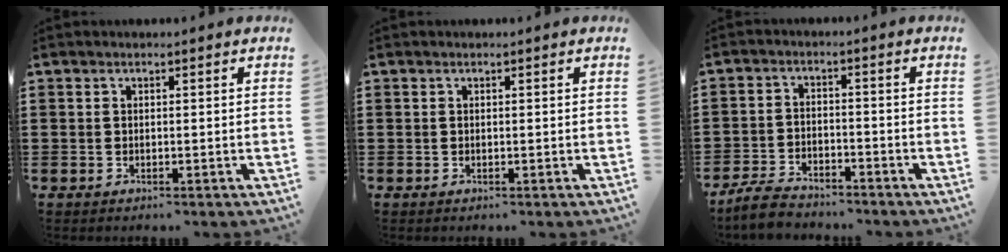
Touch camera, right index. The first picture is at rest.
{"total": 0.0}
{"total": 4.4, "force": [-4.2, 0.9, 1.0], "torque": [-0.035, 0.003, -0.087]}